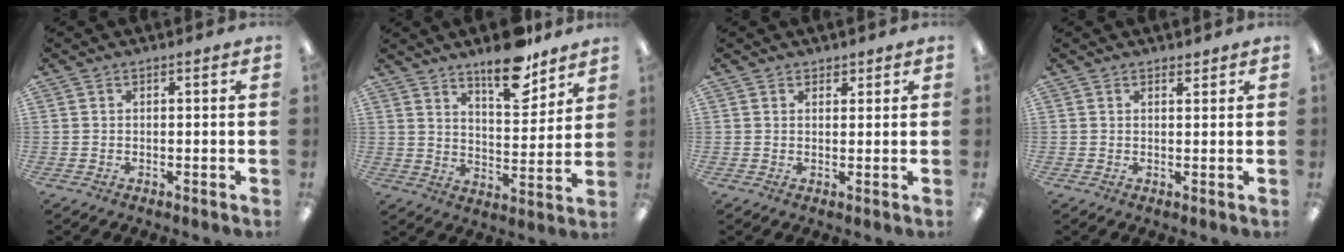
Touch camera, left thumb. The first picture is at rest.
{"total": 13.4, "force": [10.5, 4.7, 6.9], "torque": [-0.083, -0.072, 0.180]}
{"total": 1.7, "force": [1.3, 1.1, 0.1], "torque": [0.006, -0.002, 0.023]}
{"total": 1.4, "force": [1.3, 0.6, 0.2], "torque": [0.003, -0.004, 0.022]}